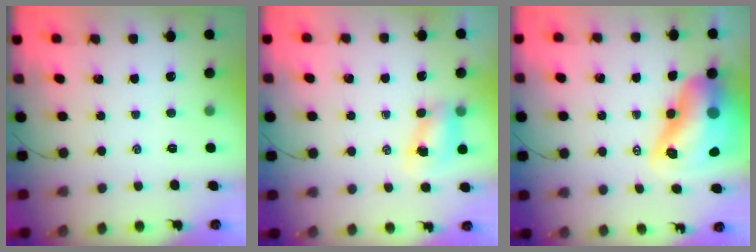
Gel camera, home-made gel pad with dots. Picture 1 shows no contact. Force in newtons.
{"total": 7.0, "press": 6.9, "slide": 0.9}
{"total": 16.4, "press": 15.7, "slide": 4.8}